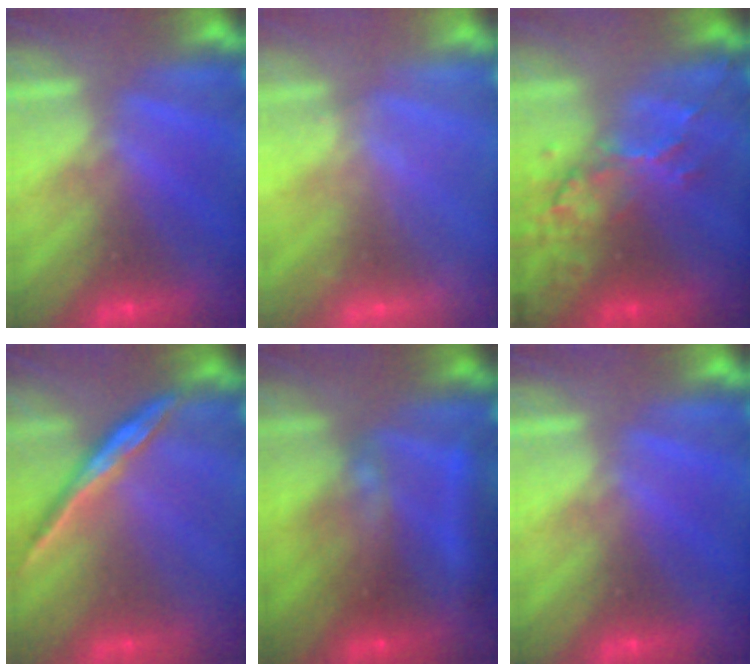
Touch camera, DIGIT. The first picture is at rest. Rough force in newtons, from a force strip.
{"total": 2.2}
{"total": 7.9}
{"total": 1.7}
{"total": 9.0}
{"total": 0.0}